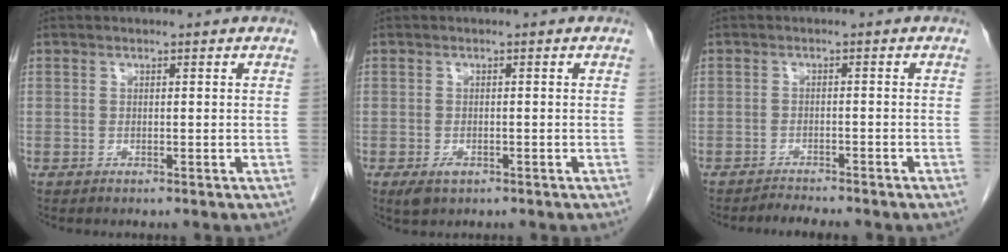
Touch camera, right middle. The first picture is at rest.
{"total": 2.1, "force": [-1.1, 1.1, 1.4], "torque": [-0.028, -0.002, -0.010]}
{"total": 2.3, "force": [-2.2, -0.6, 0.4], "torque": [-0.012, -0.010, -0.038]}